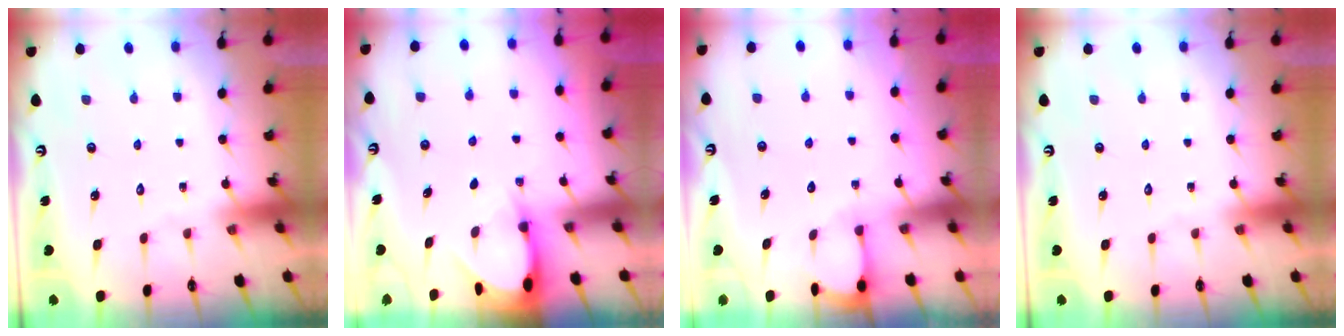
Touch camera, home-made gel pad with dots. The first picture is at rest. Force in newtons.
{"total": 3.0, "press": 3.0, "slide": 0.4}
{"total": 2.1, "press": 2.1, "slide": 0.2}
{"total": 0.0}